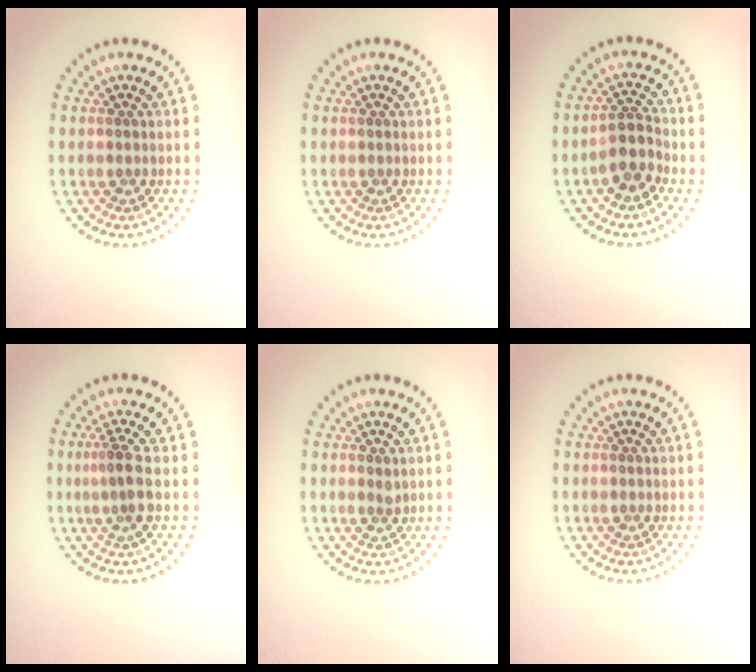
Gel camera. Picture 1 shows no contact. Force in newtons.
{"total": 0.0}
{"total": 2.6, "press": 2.4, "slide": 1.1}
{"total": 2.4, "press": 1.8, "slide": 1.6}
{"total": 0.7, "press": 0.6, "slide": 0.3}
{"total": 0.0}